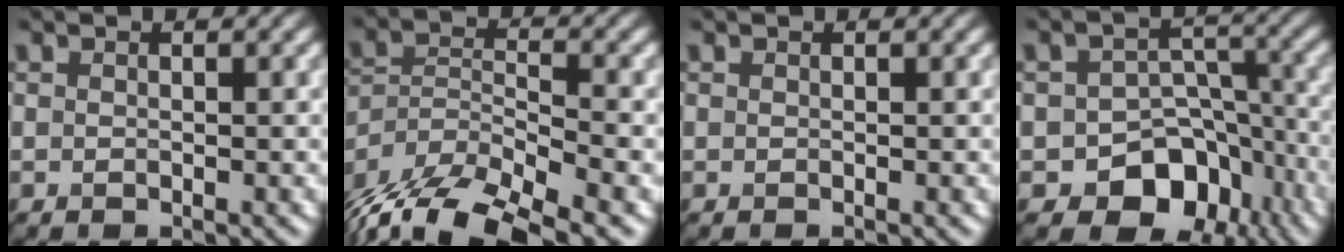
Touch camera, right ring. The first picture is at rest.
{"total": 11.6, "force": [-9.6, 3.7, 5.4], "torque": [-0.095, -0.008, -0.160]}
{"total": 0.0}
{"total": 7.7, "force": [-3.9, 5.6, 3.5], "torque": [-0.030, 0.005, -0.063]}